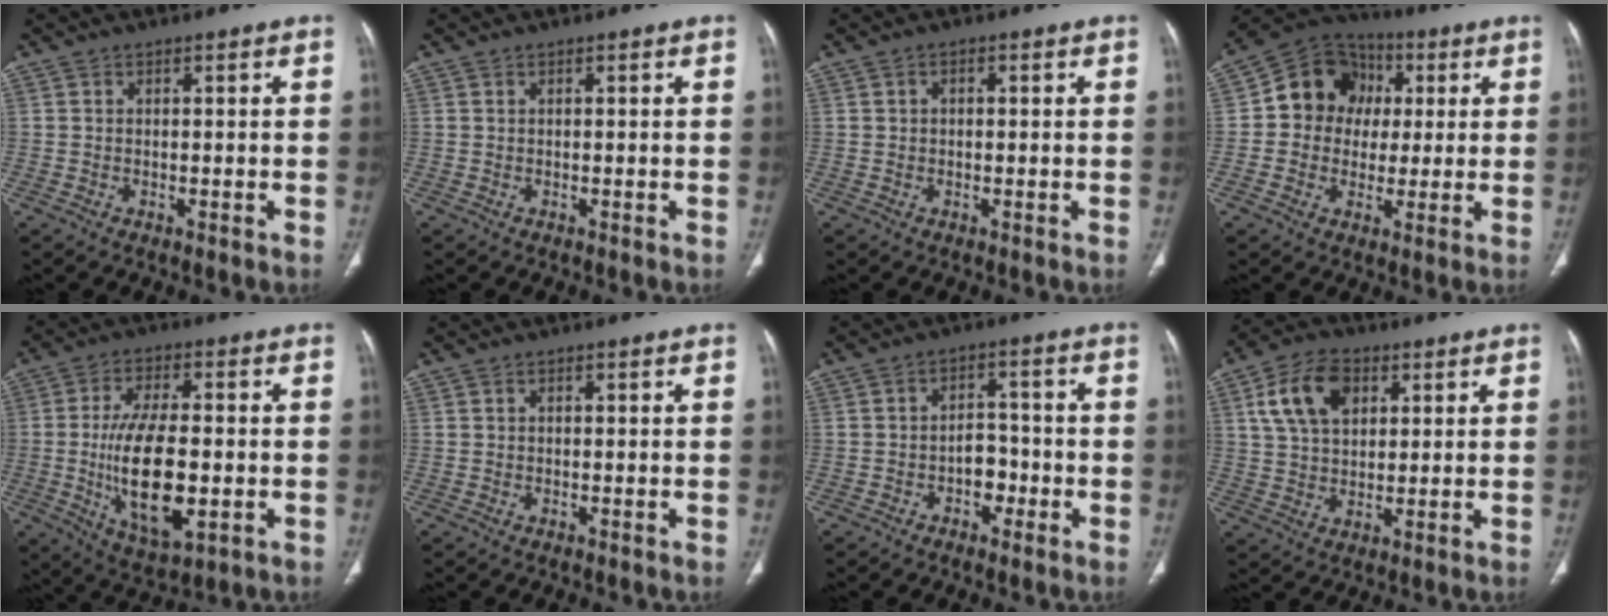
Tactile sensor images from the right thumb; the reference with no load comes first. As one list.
[{"total": 0.0}, {"total": 0.9, "force": [0.2, 0.8, 0.5], "torque": [-0.003, 0.002, 0.002]}, {"total": 12.7, "force": [1.6, 11.4, 5.5], "torque": [-0.051, 0.018, 0.016]}, {"total": 16.0, "force": [-2.4, 7.1, 14.1], "torque": [-0.250, -0.005, -0.033]}, {"total": 0.0}, {"total": 5.0, "force": [-2.0, 3.6, 2.9], "torque": [-0.015, 0.026, -0.035]}, {"total": 11.4, "force": [4.2, 7.5, 7.6], "torque": [-0.124, 0.001, 0.075]}]